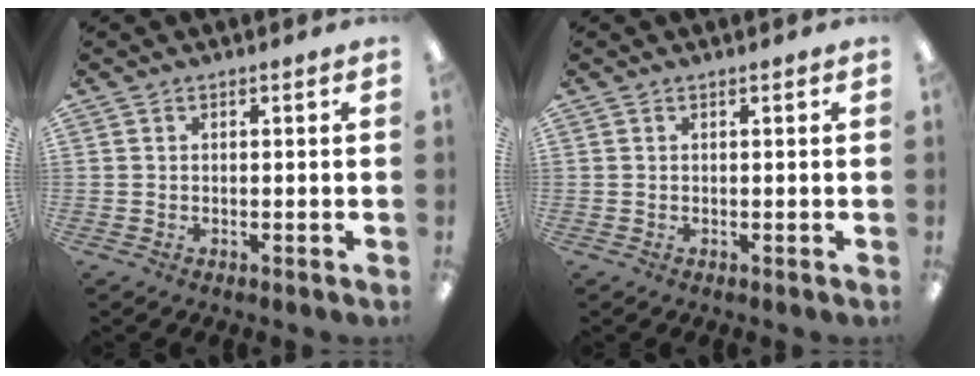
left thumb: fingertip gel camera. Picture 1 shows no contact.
{"total": 0.0}